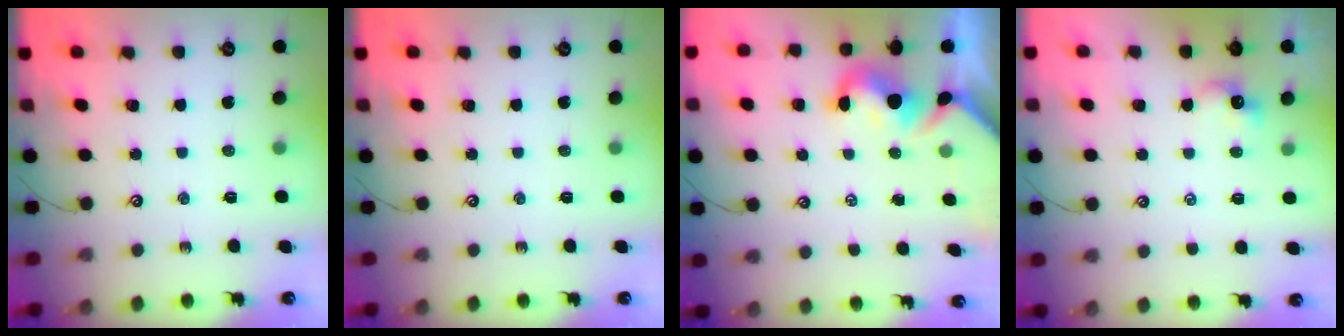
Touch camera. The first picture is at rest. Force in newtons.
{"total": 0.0}
{"total": 2.3, "press": 2.2, "slide": 0.8}
{"total": 2.0, "press": 1.9, "slide": 0.3}